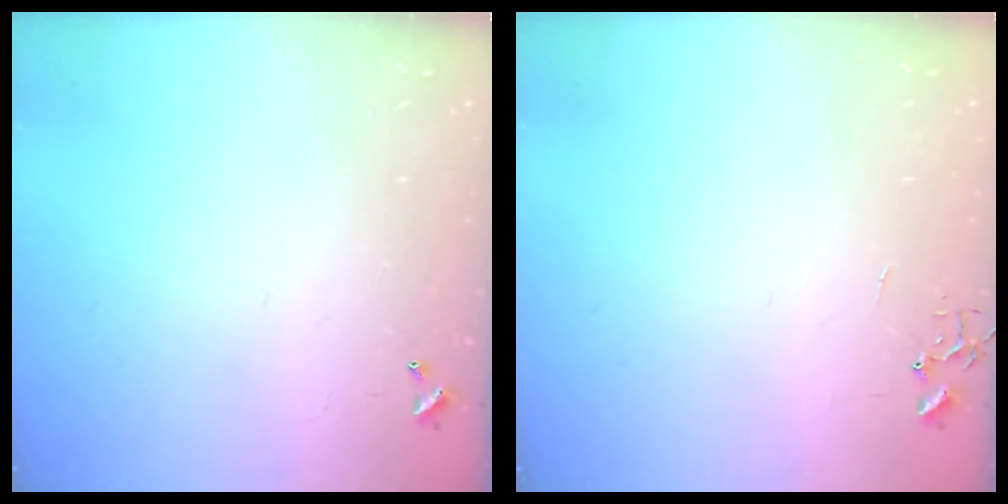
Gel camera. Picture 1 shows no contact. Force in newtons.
{"total": 0.0}